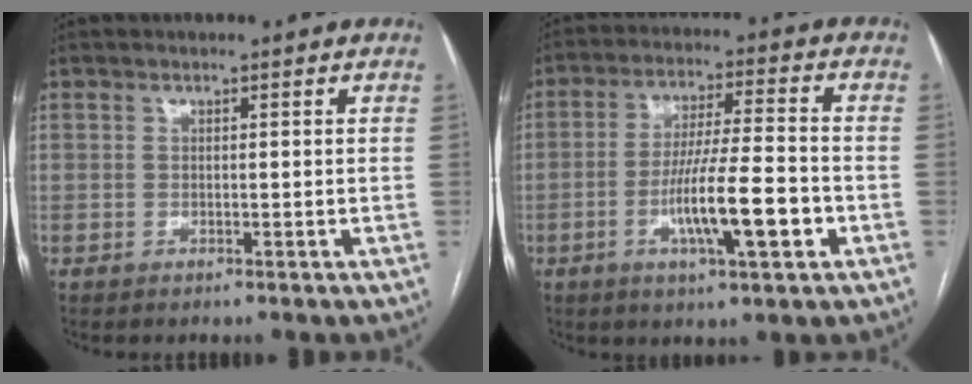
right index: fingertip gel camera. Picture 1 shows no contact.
{"total": 11.5, "force": [-3.7, 1.0, 10.8], "torque": [-0.190, -0.003, -0.065]}